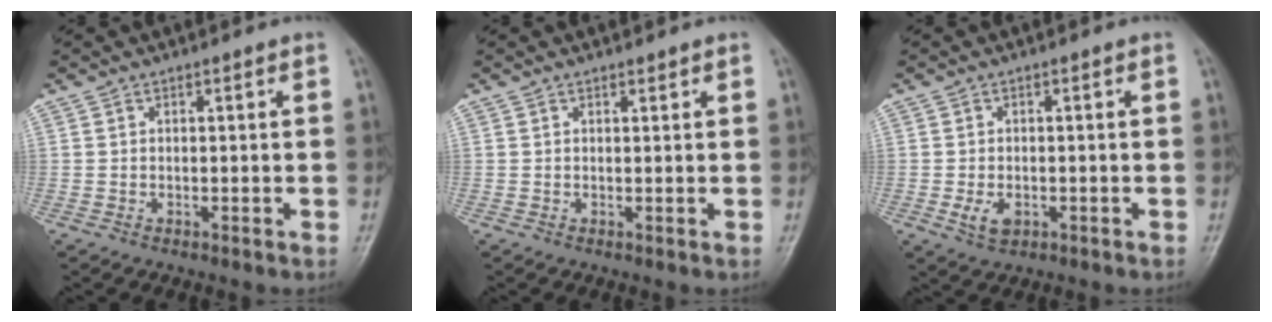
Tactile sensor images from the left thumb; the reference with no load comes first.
{"total": 0.7, "force": [0.6, 0.3, 0.2], "torque": [-0.004, -0.006, 0.009]}
{"total": 3.4, "force": [-0.9, 2.2, 2.4], "torque": [-0.041, -0.002, -0.011]}